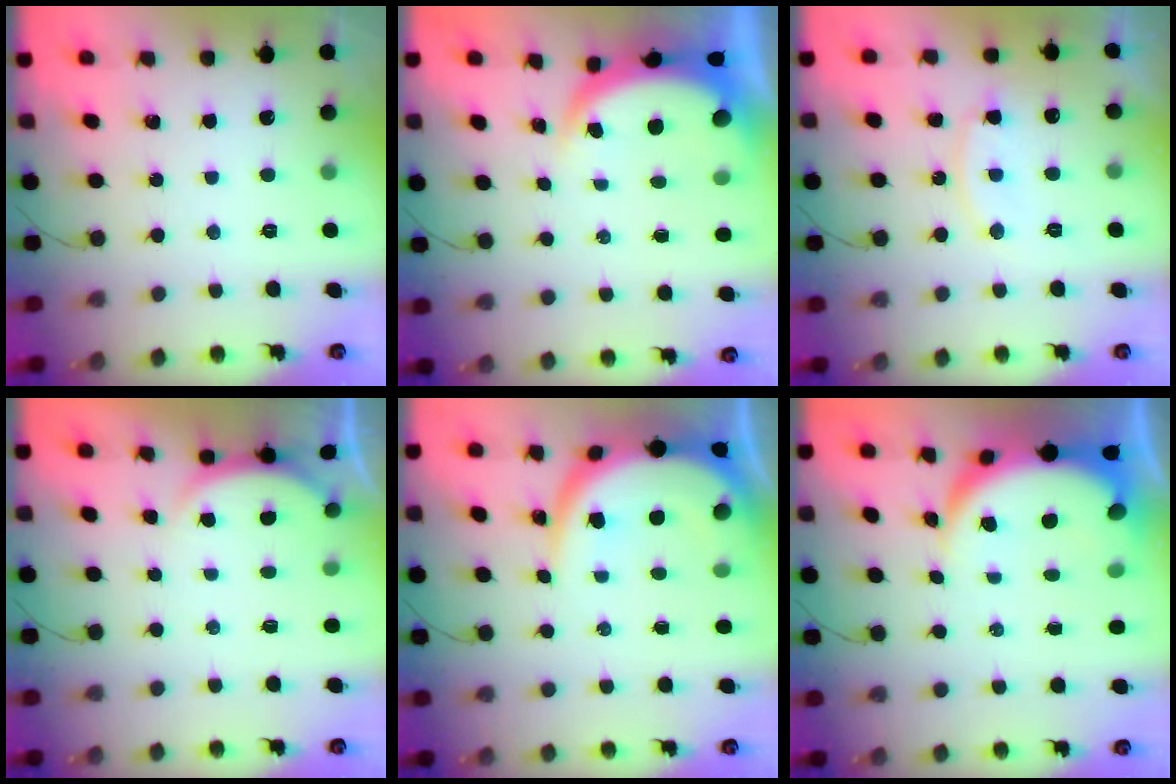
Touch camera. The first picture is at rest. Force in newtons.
{"total": 5.2, "press": 5.1, "slide": 0.8}
{"total": 11.1, "press": 11.1, "slide": 0.7}
{"total": 2.2, "press": 2.2, "slide": 0.6}
{"total": 11.0, "press": 10.9, "slide": 1.1}
{"total": 7.8, "press": 7.6, "slide": 1.5}